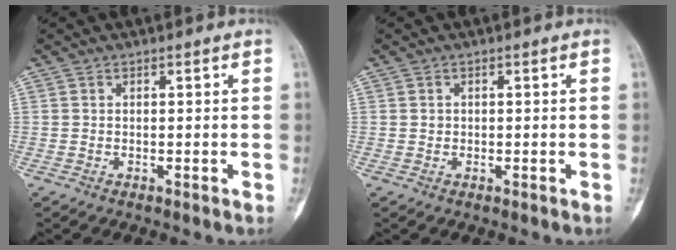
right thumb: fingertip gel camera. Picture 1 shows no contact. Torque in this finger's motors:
{"motor_torque": [-0.11, -0.15, 0.33, 0.03, -0.02]}